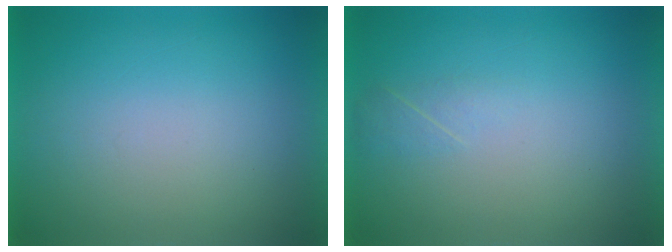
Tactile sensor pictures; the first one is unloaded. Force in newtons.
{"total": 1.6}